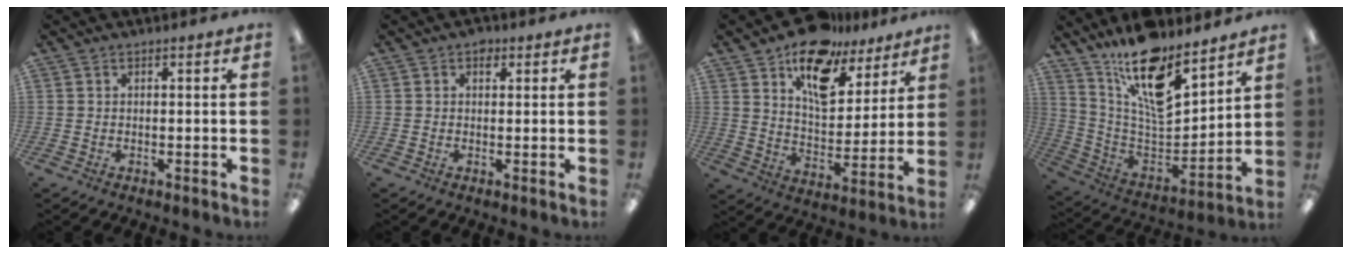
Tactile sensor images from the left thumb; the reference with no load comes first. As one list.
[{"total": 2.0, "force": [1.0, 1.4, 1.1], "torque": [-0.007, -0.002, 0.014]}, {"total": 15.5, "force": [10.9, 8.0, 7.5], "torque": [-0.121, -0.062, 0.194]}, {"total": 17.7, "force": [12.9, 6.2, 10.3], "torque": [-0.178, -0.099, 0.226]}]